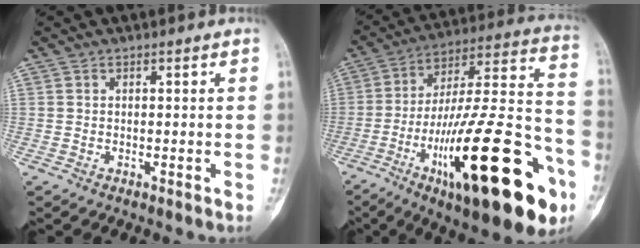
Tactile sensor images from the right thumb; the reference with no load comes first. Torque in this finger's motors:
{"motor_torque": [1.26, 1.32, 2.19, -0.58, 0.32]}